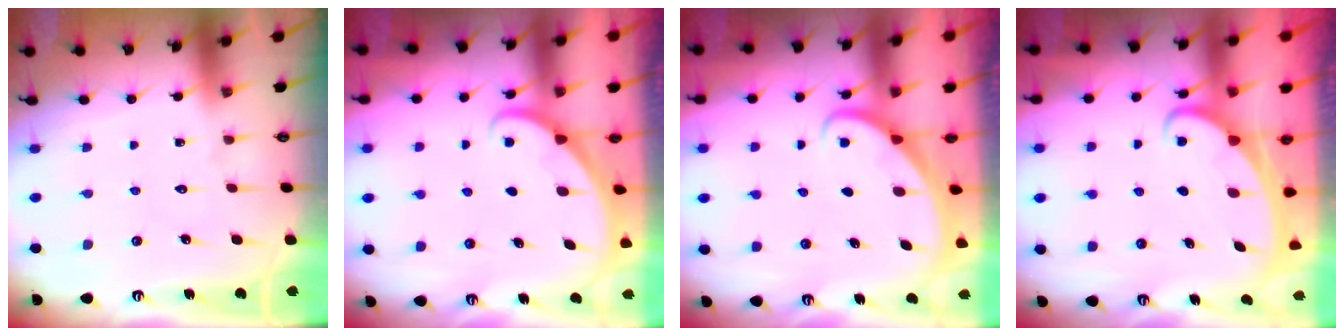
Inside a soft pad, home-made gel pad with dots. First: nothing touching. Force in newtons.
{"total": 2.8, "press": 2.8, "slide": 0.1}
{"total": 2.3, "press": 2.3, "slide": 0.1}
{"total": 2.5, "press": 2.4, "slide": 0.4}